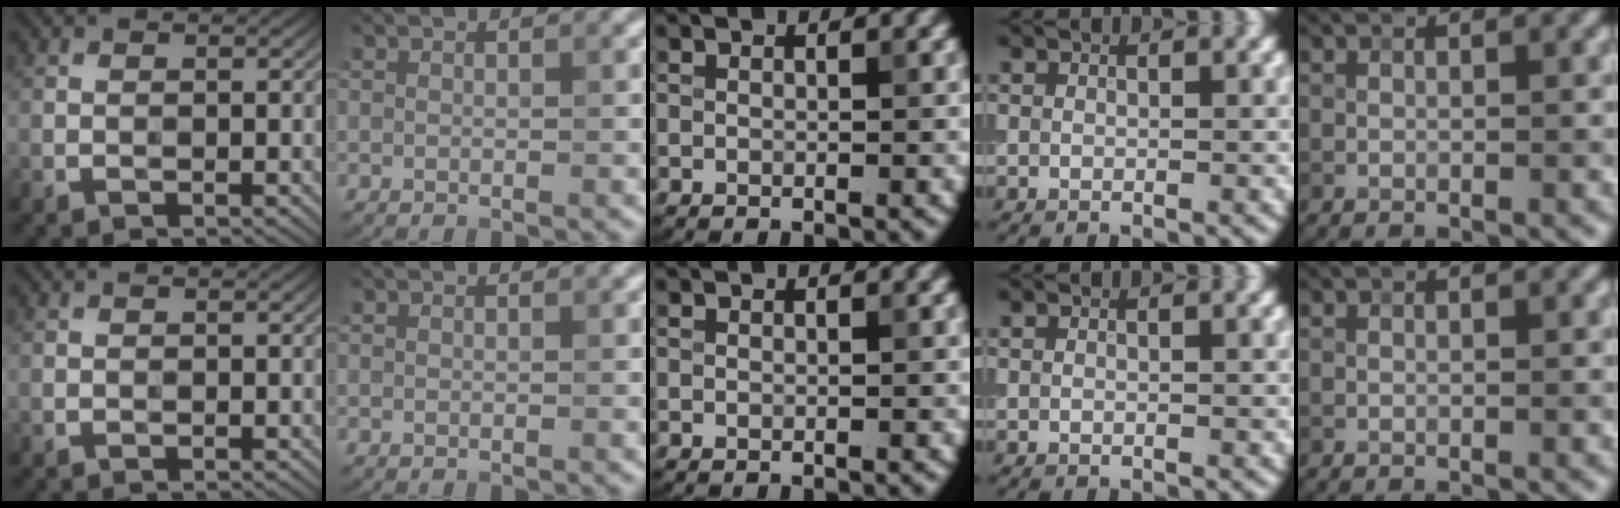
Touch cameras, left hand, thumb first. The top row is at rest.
{}